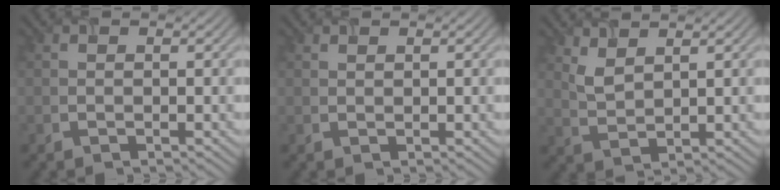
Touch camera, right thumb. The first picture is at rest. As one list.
[{"total": 0.5, "force": [0.5, 0.1, 0.1], "torque": [-0.005, -0.002, 0.012]}, {"total": 3.2, "force": [2.3, 1.1, 1.9], "torque": [-0.056, -0.005, 0.057]}]